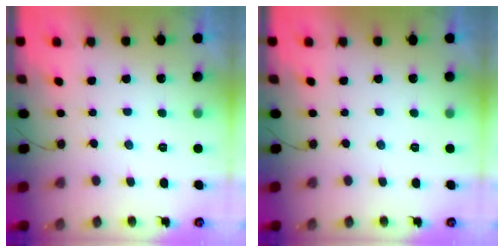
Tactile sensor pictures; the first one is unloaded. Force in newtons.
{"total": 0.0}